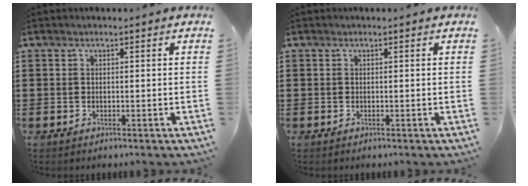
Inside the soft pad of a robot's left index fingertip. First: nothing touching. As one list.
[{"total": 0.0}]